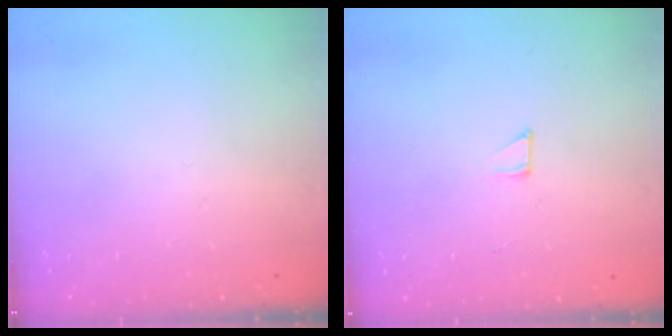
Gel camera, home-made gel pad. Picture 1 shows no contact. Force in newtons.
{"total": 2.6, "press": 2.6, "slide": 0.1}